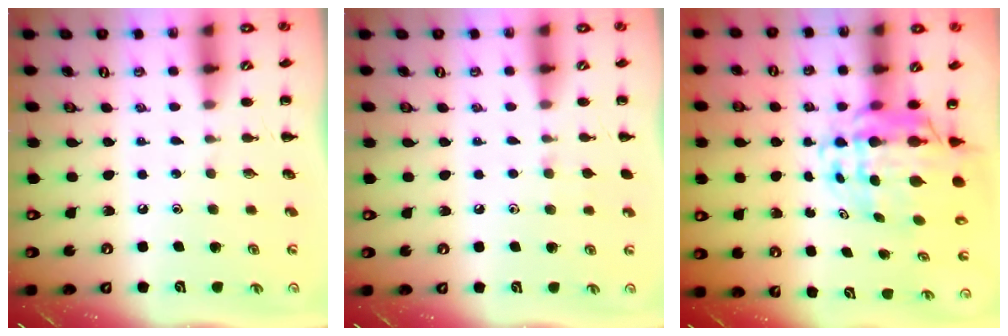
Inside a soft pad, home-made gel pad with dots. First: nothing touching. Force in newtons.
{"total": 4.4, "press": 4.0, "slide": 1.8}
{"total": 10.8, "press": 10.4, "slide": 2.9}